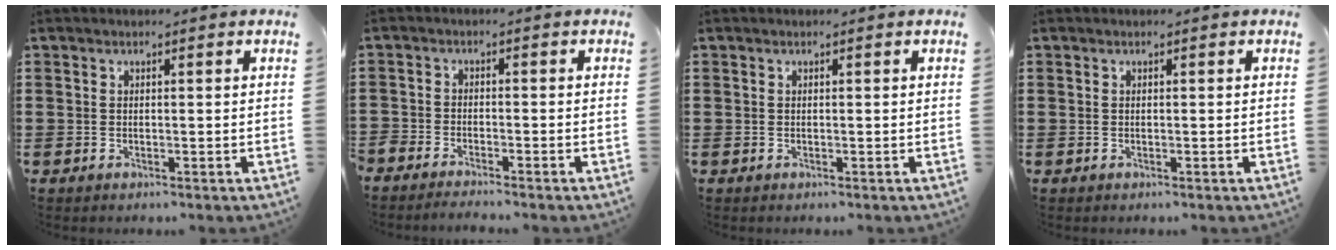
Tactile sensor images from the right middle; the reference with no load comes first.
{"total": 2.5, "force": [-2.5, 0.2, -0.1], "torque": [-0.012, -0.002, -0.057]}
{"total": 0.0}
{"total": 0.0}